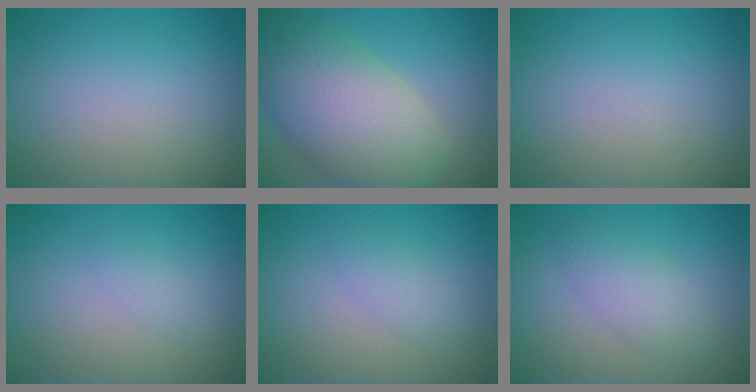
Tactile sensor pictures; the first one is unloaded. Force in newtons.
{"total": 10.8, "press": 10.8, "slide": 0.7}
{"total": 0.0}
{"total": 1.0, "press": 1.0, "slide": 0.0}
{"total": 1.9, "press": 1.9, "slide": 0.2}
{"total": 3.0, "press": 3.0, "slide": 0.1}